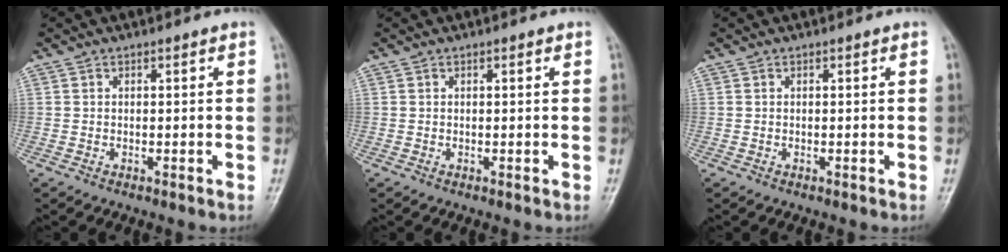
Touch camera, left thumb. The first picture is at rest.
{"total": 0.5, "force": [0.3, 0.1, 0.4], "torque": [-0.007, 0.000, 0.003]}
{"total": 0.0}